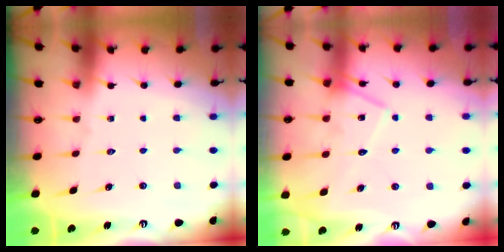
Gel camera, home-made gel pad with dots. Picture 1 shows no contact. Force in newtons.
{"total": 14.6, "press": 14.6, "slide": 1.1}